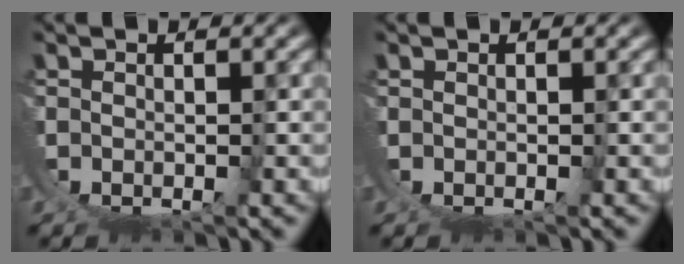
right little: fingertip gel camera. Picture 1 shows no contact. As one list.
[{"total": 0.0}]